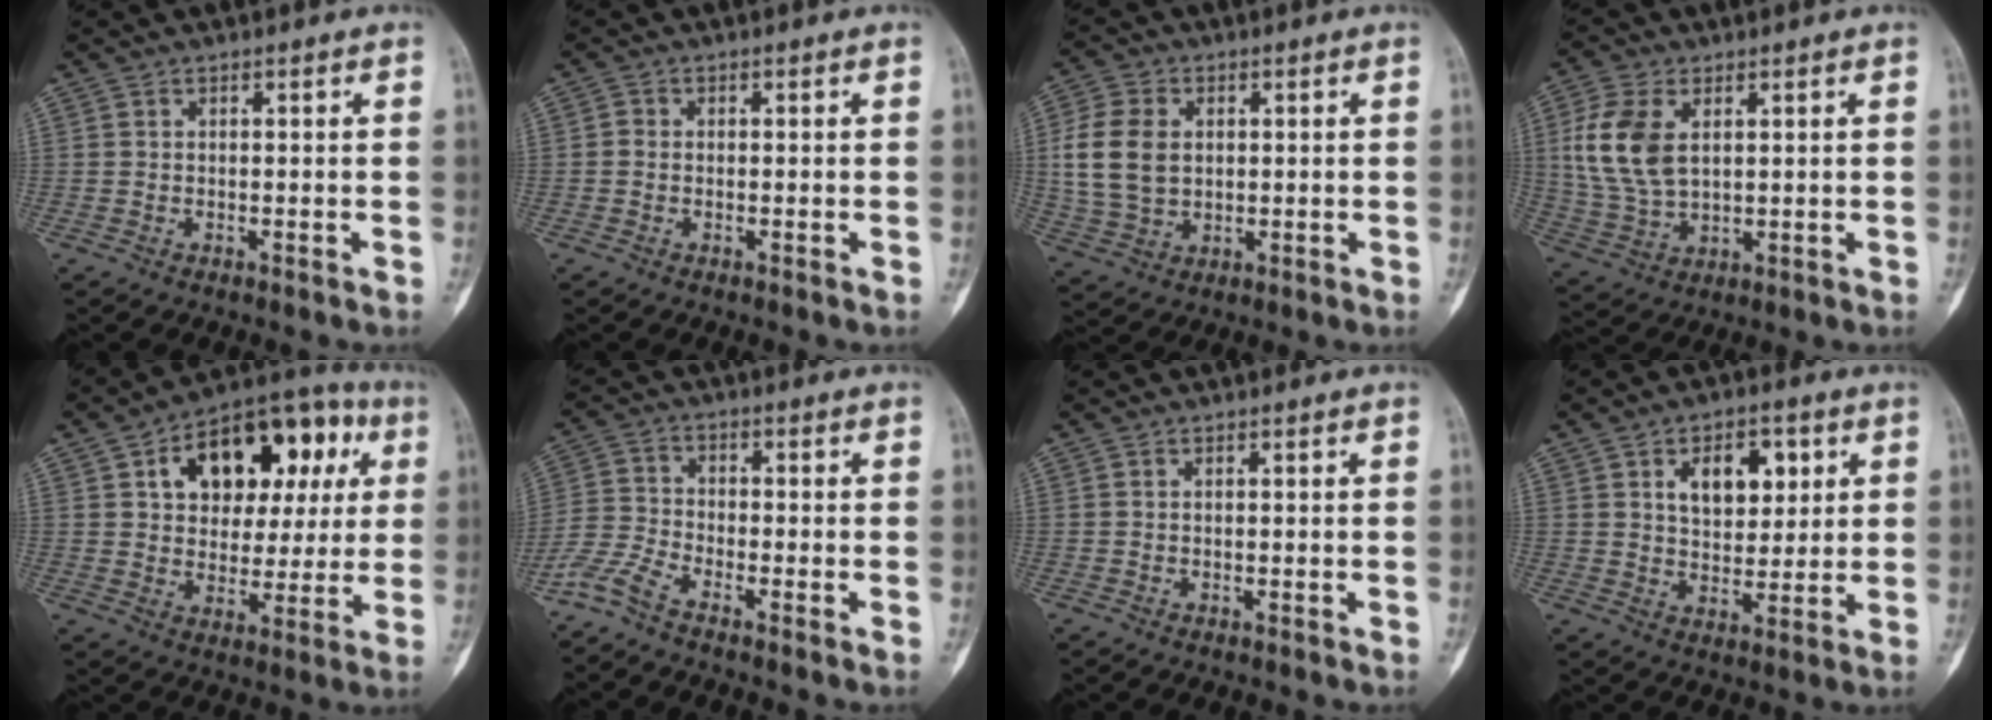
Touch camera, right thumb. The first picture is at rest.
{"total": 0.9, "force": [-0.2, 0.8, 0.4], "torque": [-0.003, 0.002, -0.006]}
{"total": 10.7, "force": [1.4, 7.8, 7.2], "torque": [-0.142, 0.000, 0.032]}
{"total": 11.4, "force": [2.8, 6.9, 8.7], "torque": [-0.181, -0.006, 0.062]}
{"total": 20.7, "force": [6.6, 13.0, 14.8], "torque": [-0.159, 0.023, 0.095]}
{"total": 4.9, "force": [-4.2, 0.8, 2.5], "torque": [-0.065, 0.008, -0.102]}
{"total": 0.0}
{"total": 10.0, "force": [3.6, 6.2, 7.0], "torque": [-0.070, -0.013, 0.058]}